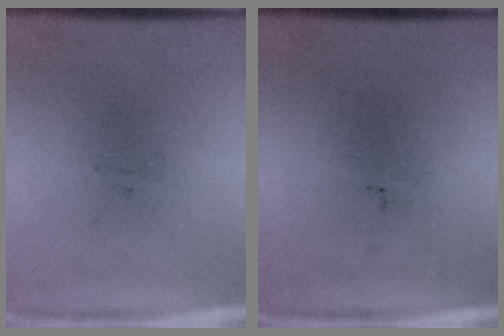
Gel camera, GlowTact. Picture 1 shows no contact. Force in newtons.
{"total": 0.0}